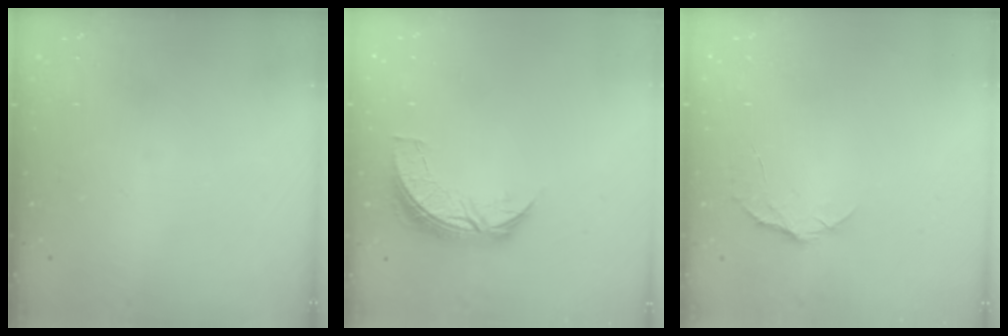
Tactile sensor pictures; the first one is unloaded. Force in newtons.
{"total": 8.0, "press": 8.0, "slide": 0.3}
{"total": 5.0, "press": 5.0, "slide": 0.6}